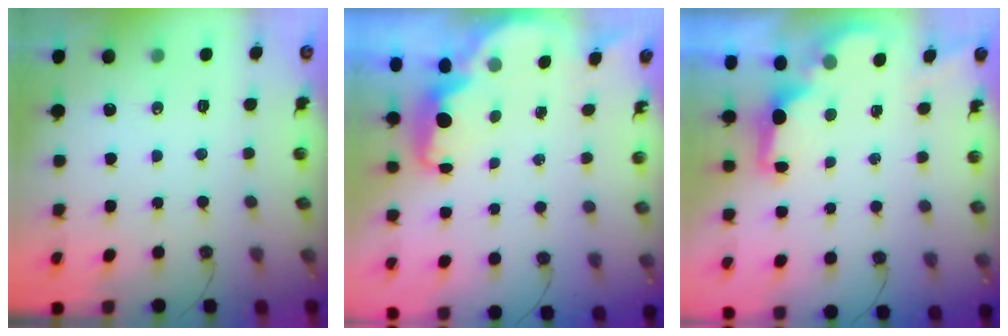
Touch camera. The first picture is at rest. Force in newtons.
{"total": 2.4, "press": 2.3, "slide": 0.6}
{"total": 2.1, "press": 1.9, "slide": 0.8}